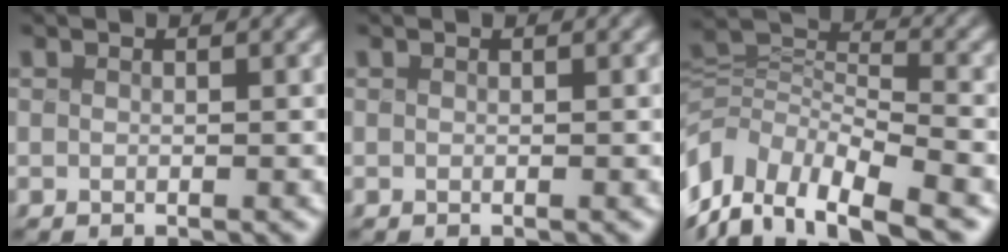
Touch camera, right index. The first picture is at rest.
{"total": 0.0}
{"total": 12.1, "force": [-4.9, 8.5, 7.1], "torque": [-0.153, -0.025, -0.082]}